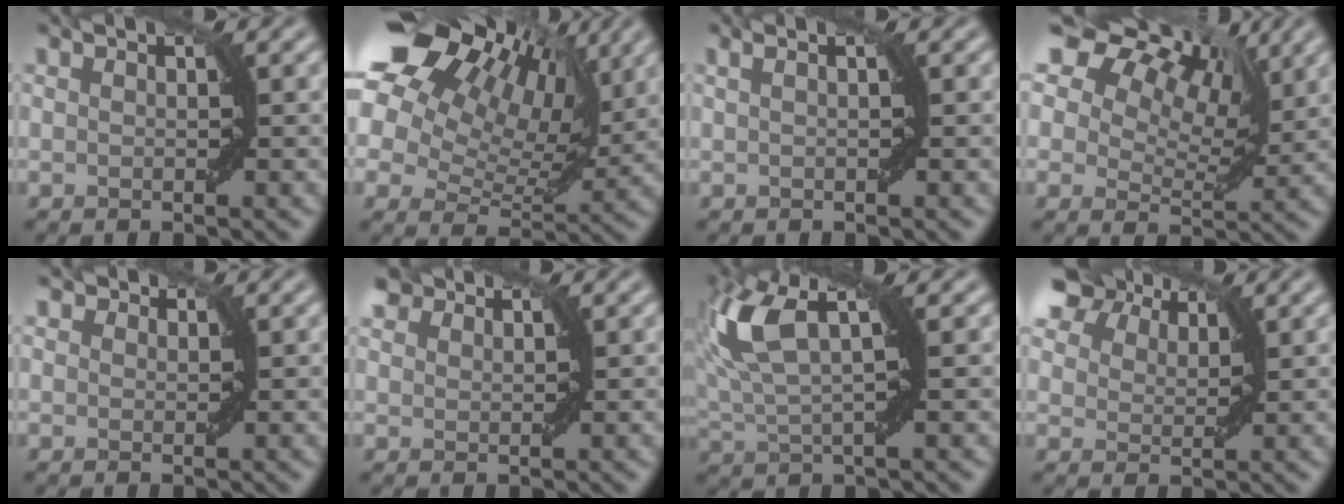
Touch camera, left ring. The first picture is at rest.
{"total": 17.3, "force": [9.3, 10.3, 10.4], "torque": [-0.210, 0.073, 0.148]}
{"total": 1.3, "force": [0.4, 0.3, 1.2], "torque": [-0.016, 0.002, 0.001]}
{"total": 11.6, "force": [6.8, 6.8, 6.4], "torque": [-0.097, 0.033, 0.095]}
{"total": 1.0, "force": [0.8, 0.7, 0.2], "torque": [-0.004, -0.001, 0.008]}
{"total": 1.8, "force": [1.7, 0.7, 0.3], "torque": [-0.006, 0.006, 0.034]}
{"total": 7.8, "force": [2.5, 2.9, 6.8], "torque": [-0.152, 0.016, 0.045]}
{"total": 7.6, "force": [6.1, 3.5, 3.0], "torque": [-0.078, 0.009, 0.106]}